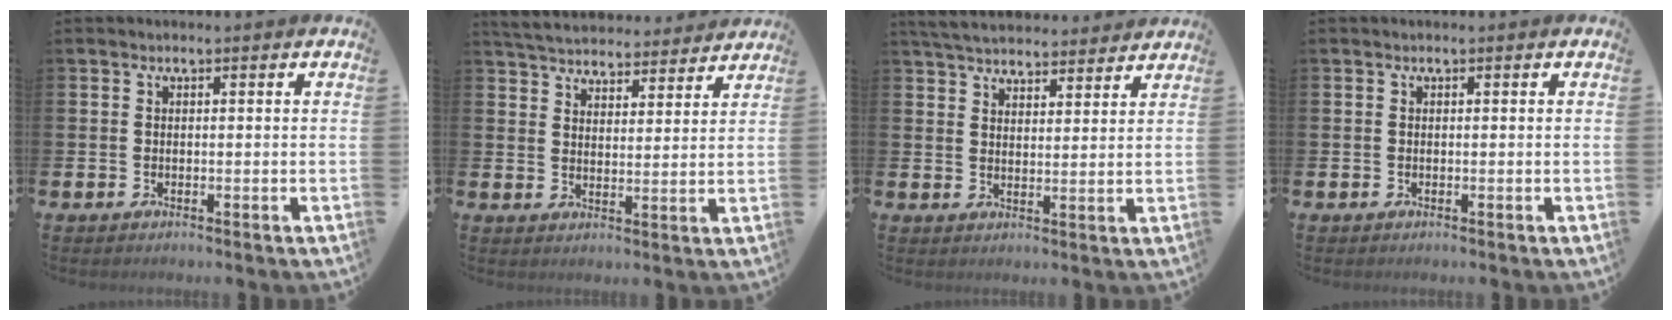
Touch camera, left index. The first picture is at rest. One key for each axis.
{"total": 5.4, "fx": 5.3, "fy": 1.1, "fz": 0.2, "tx": -0.027, "ty": -0.035, "tz": 0.094}
{"total": 5.4, "fx": 5.3, "fy": 1.0, "fz": 0.7, "tx": -0.033, "ty": -0.026, "tz": 0.096}
{"total": 0.0}